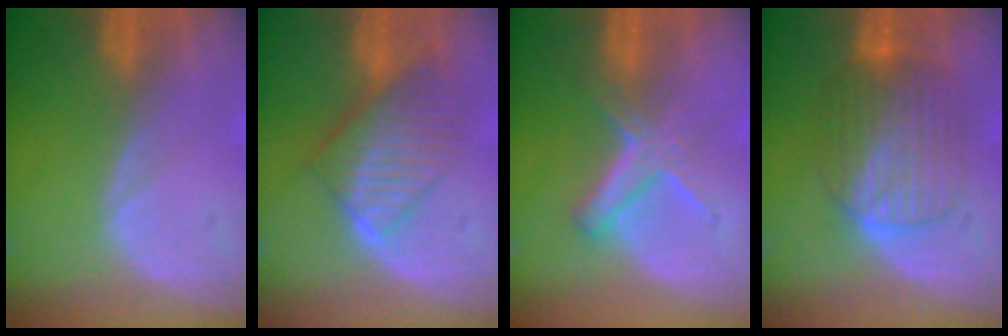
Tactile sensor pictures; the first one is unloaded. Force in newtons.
{"total": 8.1, "press": 7.1, "slide": 4.0}
{"total": 5.8, "press": 5.1, "slide": 2.6}
{"total": 7.4, "press": 7.3, "slide": 0.3}